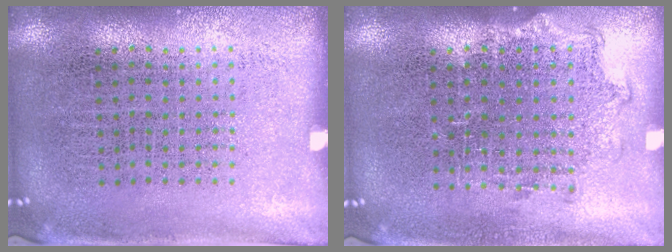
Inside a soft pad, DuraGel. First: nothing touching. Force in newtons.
{"total": 1.1, "press": 1.0, "slide": 0.4}